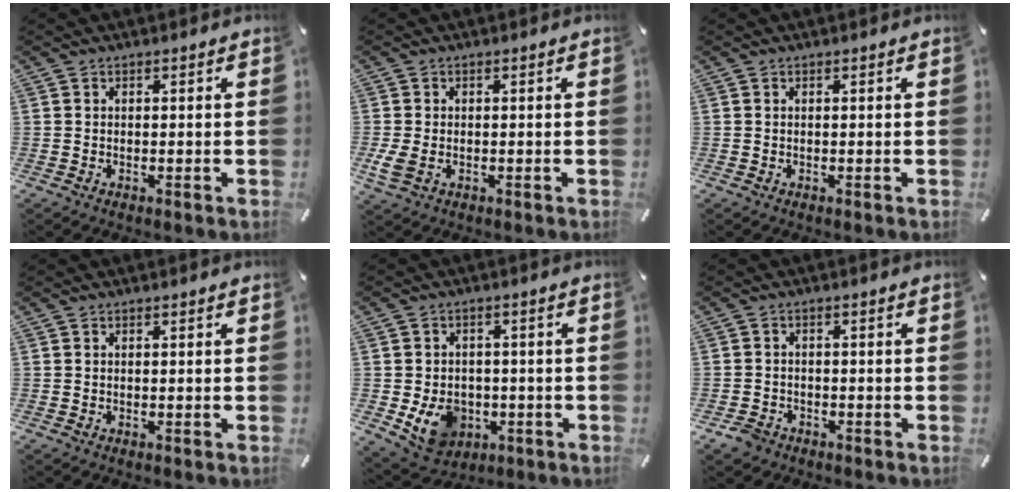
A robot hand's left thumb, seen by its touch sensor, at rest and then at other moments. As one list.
[{"total": 3.3, "force": [-0.5, 2.3, 2.3], "torque": [-0.056, -0.003, -0.009]}, {"total": 0.0}, {"total": 0.0}, {"total": 9.1, "force": [-2.4, 7.6, 4.4], "torque": [-0.083, 0.011, -0.041]}, {"total": 3.2, "force": [-2.3, 2.1, 0.8], "torque": [-0.018, 0.009, -0.045]}]